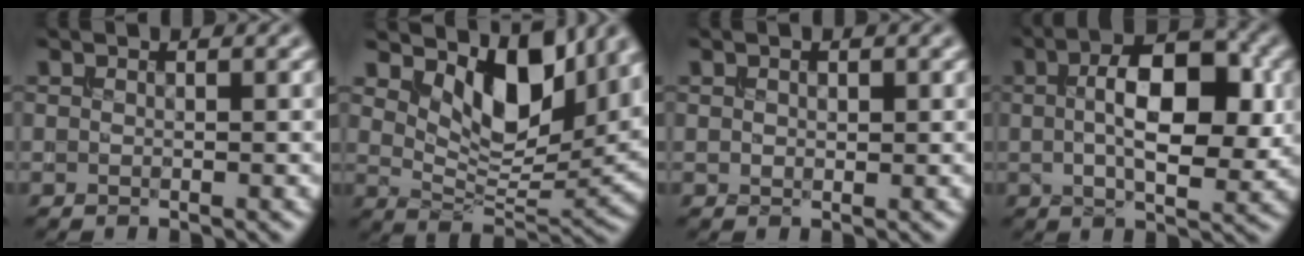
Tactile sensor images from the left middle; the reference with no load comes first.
{"total": 8.8, "force": [4.6, 4.3, 6.1], "torque": [-0.094, -0.008, 0.073]}
{"total": 0.7, "force": [0.3, 0.5, 0.5], "torque": [-0.011, -0.001, 0.005]}
{"total": 8.2, "force": [0.8, 3.6, 7.3], "torque": [-0.111, 0.009, 0.007]}